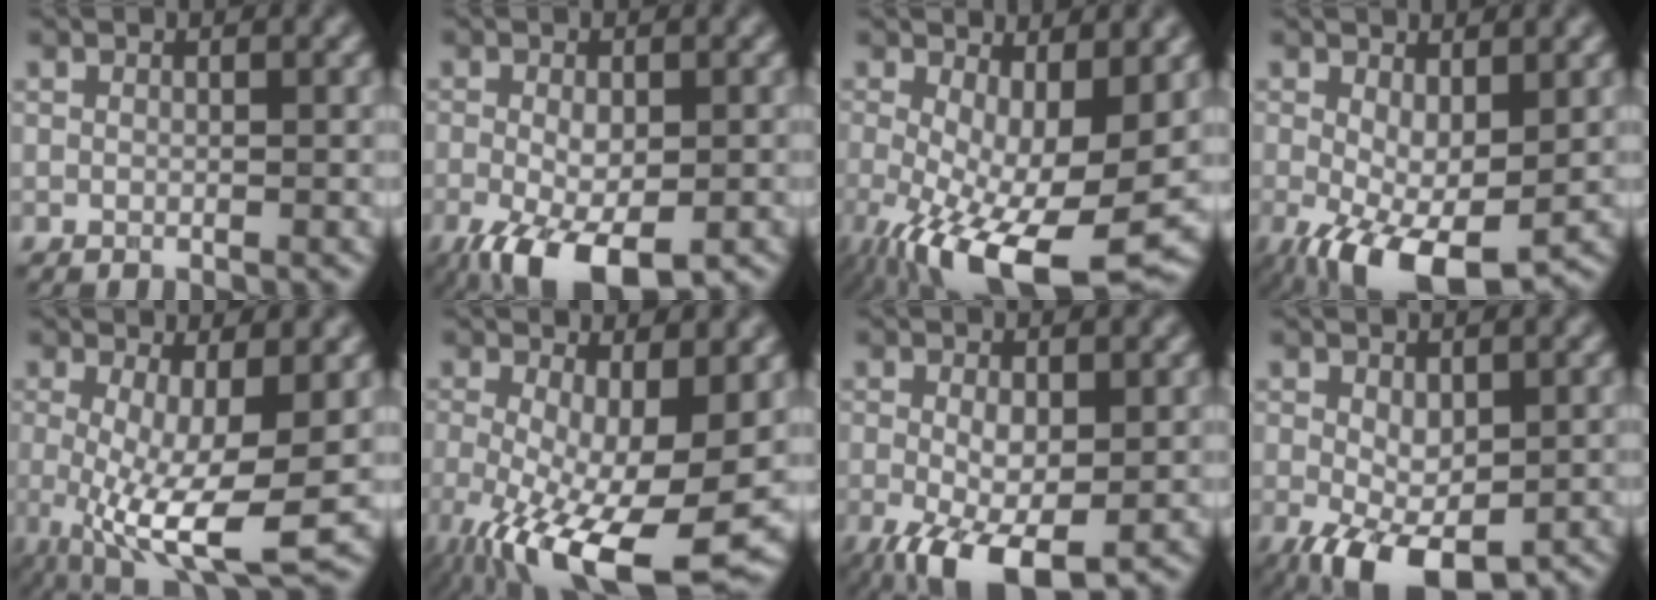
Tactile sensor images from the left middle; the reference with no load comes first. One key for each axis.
{"total": 7.1, "fx": -3.6, "fy": 3.0, "fz": 5.3, "tx": -0.101, "ty": -0.018, "tz": -0.053}
{"total": 12.9, "fx": -3.9, "fy": 5.2, "fz": 11.2, "tx": -0.194, "ty": -0.036, "tz": -0.052}
{"total": 7.2, "fx": -2.5, "fy": 3.4, "fz": 5.8, "tx": -0.121, "ty": -0.018, "tz": -0.038}
{"total": 9.1, "fx": -1.5, "fy": 2.6, "fz": 8.6, "tx": -0.163, "ty": -0.025, "tz": -0.019}
{"total": 13.6, "fx": -4.5, "fy": 5.1, "fz": 11.8, "tx": -0.204, "ty": -0.039, "tz": -0.066}
{"total": 6.3, "fx": -2.4, "fy": 2.8, "fz": 5.1, "tx": -0.106, "ty": -0.018, "tz": -0.037}
{"total": 5.9, "fx": -2.1, "fy": 3.1, "fz": 4.6, "tx": -0.096, "ty": -0.013, "tz": -0.031}